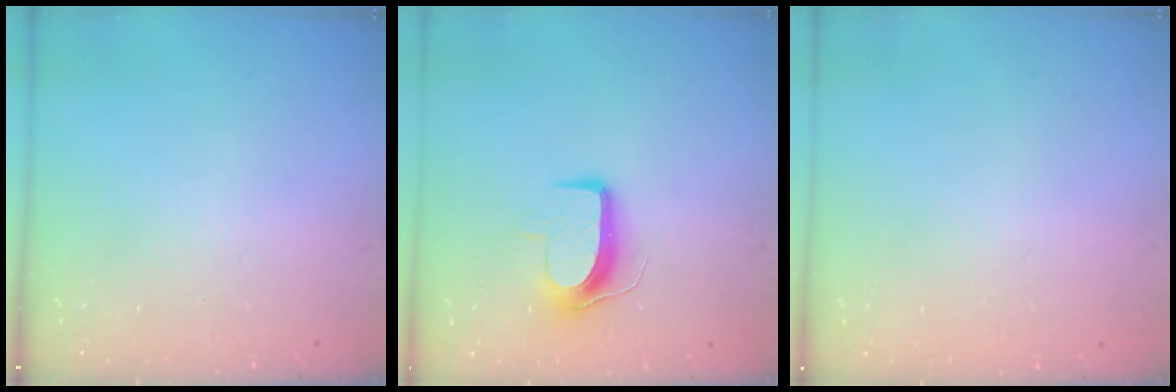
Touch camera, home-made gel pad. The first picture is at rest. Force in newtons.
{"total": 8.8, "press": 8.8, "slide": 0.2}
{"total": 0.0}